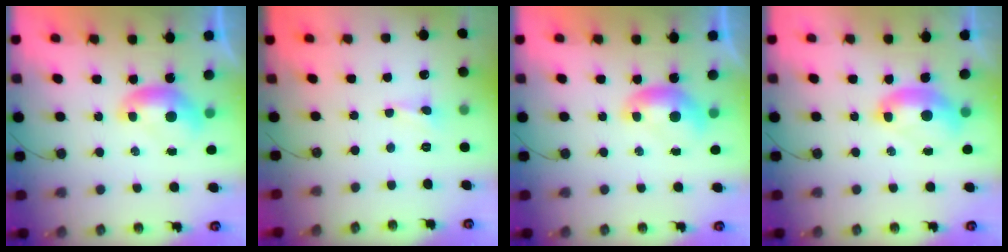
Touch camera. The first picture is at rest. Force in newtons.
{"total": 0.6, "press": 0.5, "slide": 0.2}
{"total": 0.0}
{"total": 2.9, "press": 2.8, "slide": 0.6}